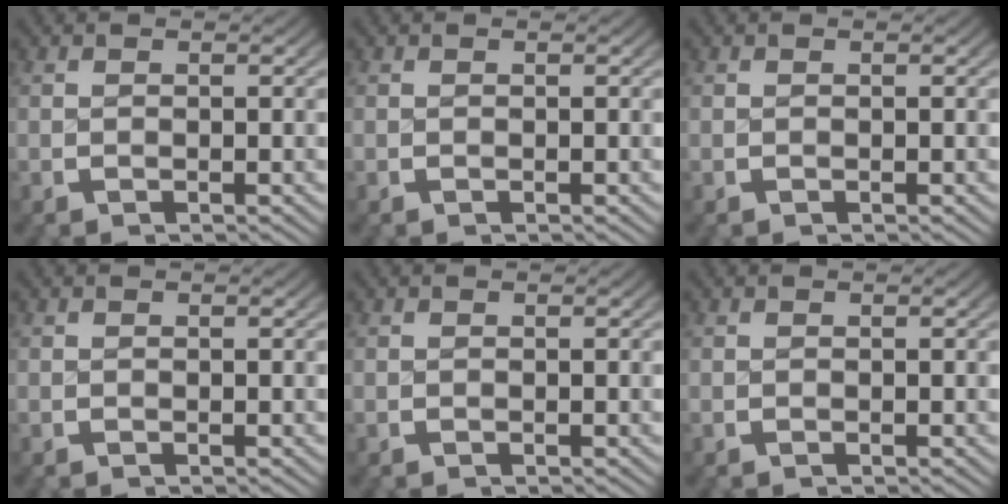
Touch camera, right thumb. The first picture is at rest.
{"total": 0.0}
{"total": 0.0}
{"total": 0.0}
{"total": 0.0}
{"total": 0.0}